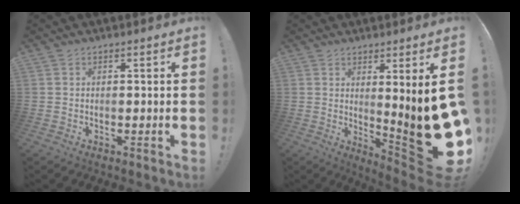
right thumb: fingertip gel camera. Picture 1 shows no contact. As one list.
[{"total": 16.1, "force": [1.3, 2.0, 15.9], "torque": [-0.209, -0.044, 0.032]}]